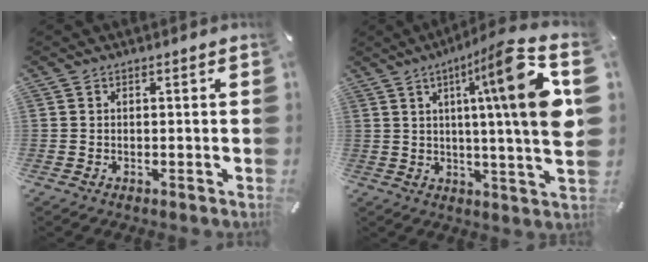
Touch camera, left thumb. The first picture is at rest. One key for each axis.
{"total": 19.5, "fx": 5.8, "fy": 0.4, "fz": 18.6, "tx": -0.279, "ty": -0.040, "tz": 0.061}